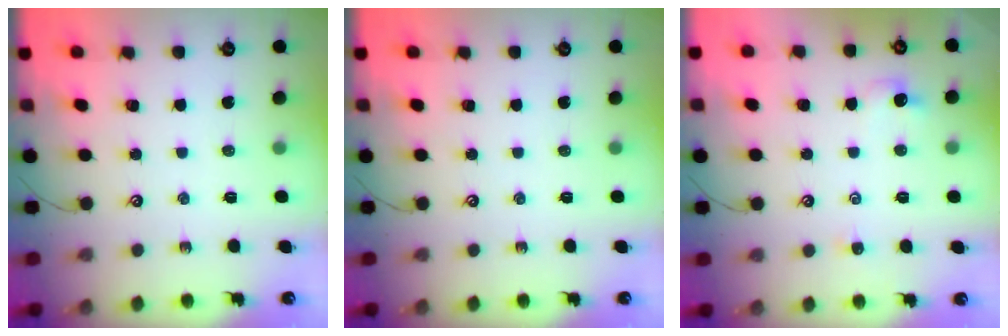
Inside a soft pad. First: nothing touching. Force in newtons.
{"total": 0.0}
{"total": 1.6, "press": 1.5, "slide": 0.4}